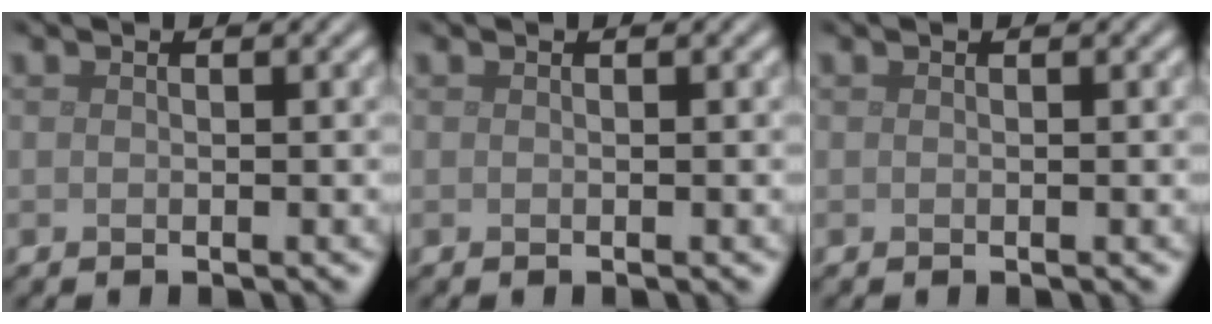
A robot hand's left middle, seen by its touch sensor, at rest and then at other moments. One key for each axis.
{"total": 0.0}
{"total": 0.0}